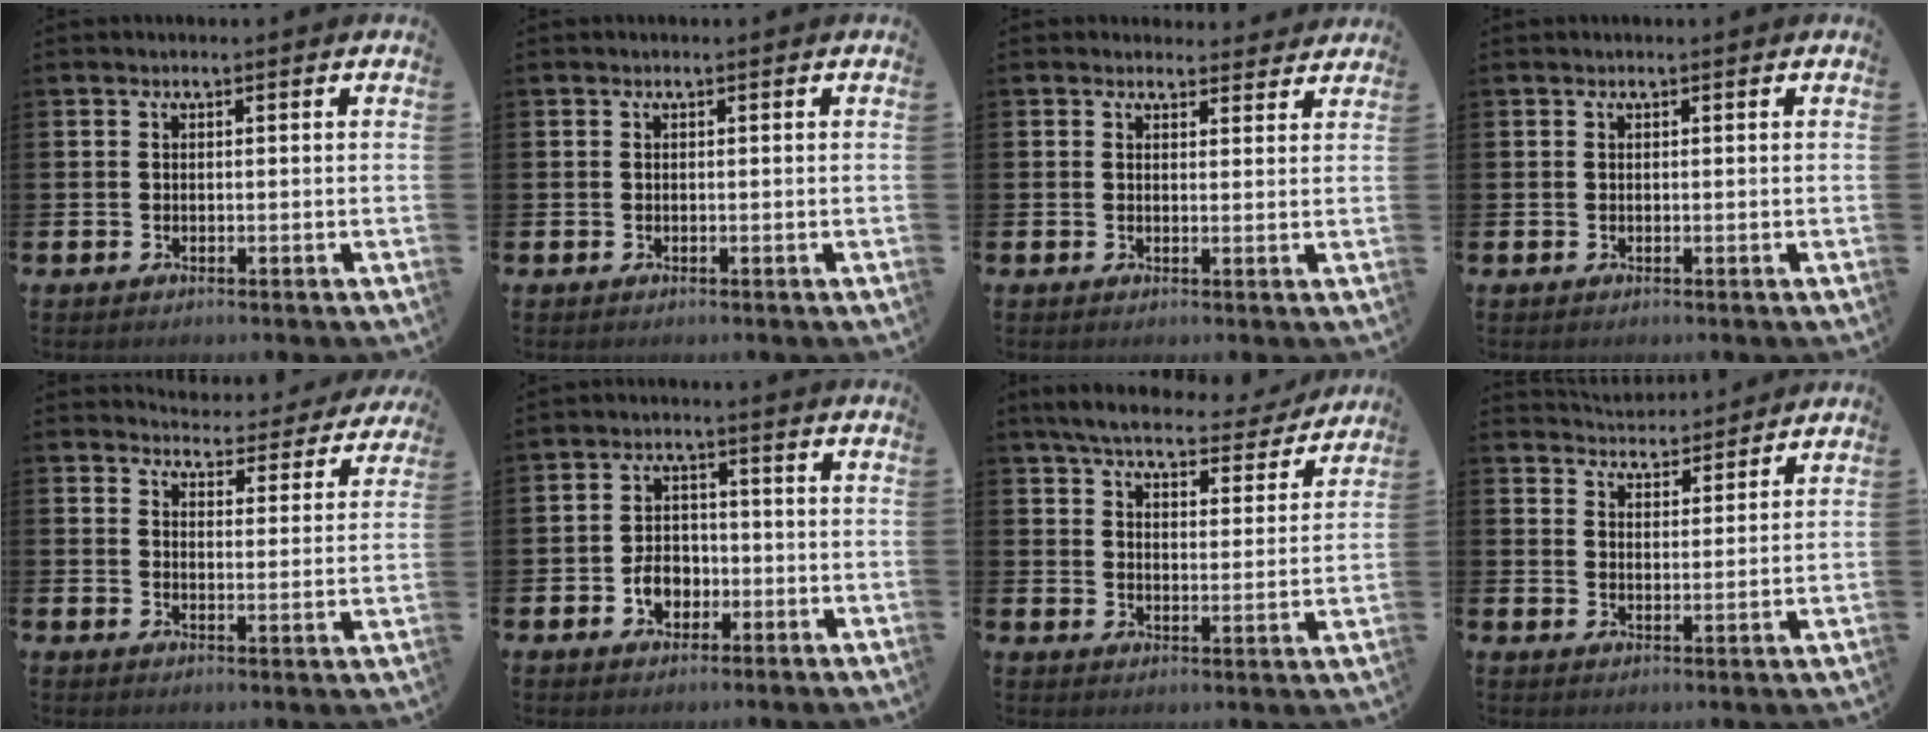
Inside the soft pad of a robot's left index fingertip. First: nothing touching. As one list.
[{"total": 0.0}, {"total": 2.3, "force": [2.1, 0.7, -0.1], "torque": [0.005, -0.009, 0.037]}, {"total": 0.0}, {"total": 4.2, "force": [4.1, 0.9, 0.0], "torque": [-0.005, -0.038, 0.067]}, {"total": 4.1, "force": [-1.6, 3.1, 2.1], "torque": [-0.028, 0.001, -0.036]}, {"total": 6.2, "force": [5.7, 1.3, 1.9], "torque": [-0.060, -0.033, 0.096]}, {"total": 4.4, "force": [4.3, 0.6, -0.4], "torque": [-0.003, -0.030, 0.077]}]